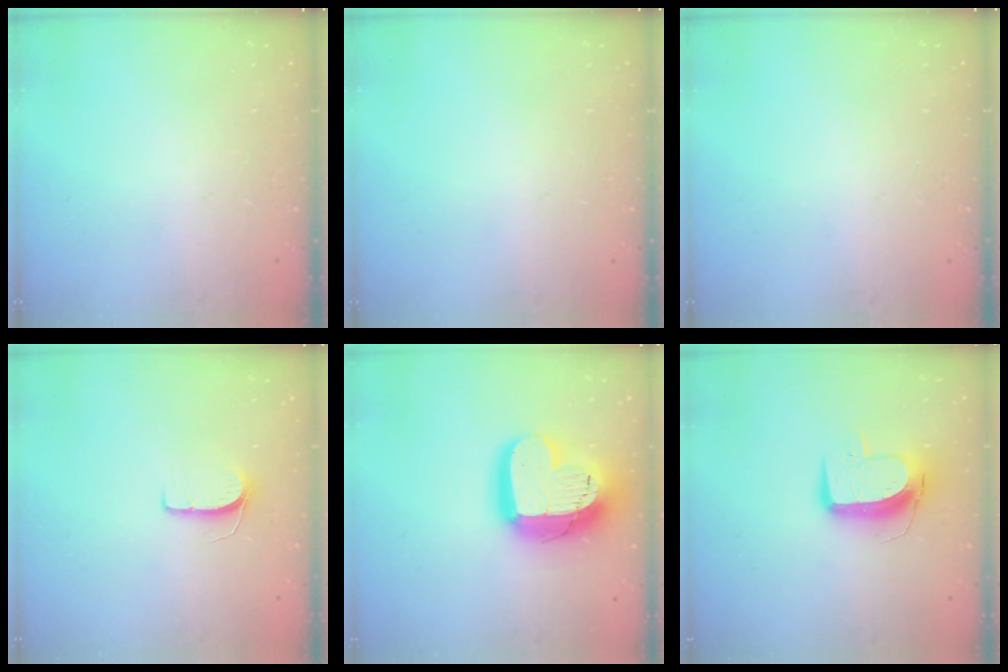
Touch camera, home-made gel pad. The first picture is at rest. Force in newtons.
{"total": 0.0}
{"total": 0.0}
{"total": 6.1, "press": 6.1, "slide": 0.5}
{"total": 20.1, "press": 20.0, "slide": 1.6}
{"total": 11.1, "press": 11.0, "slide": 1.2}